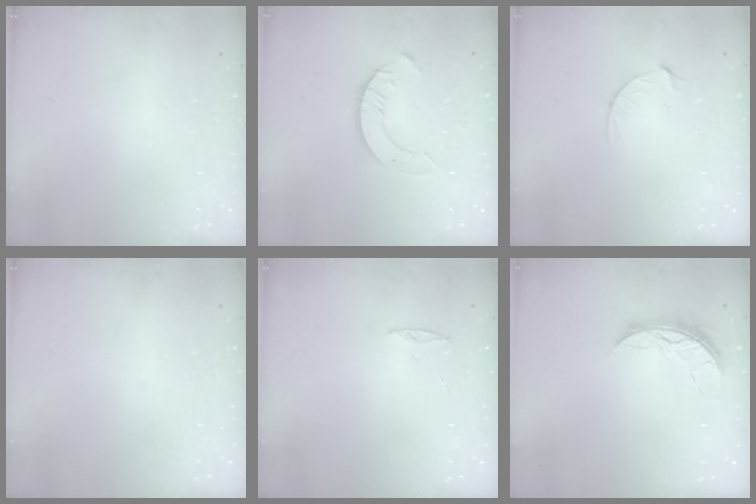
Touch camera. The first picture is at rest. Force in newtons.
{"total": 4.7, "press": 4.6, "slide": 0.6}
{"total": 3.7, "press": 3.7, "slide": 0.4}
{"total": 0.0}
{"total": 2.0, "press": 2.0, "slide": 0.2}
{"total": 6.1, "press": 6.1, "slide": 0.4}